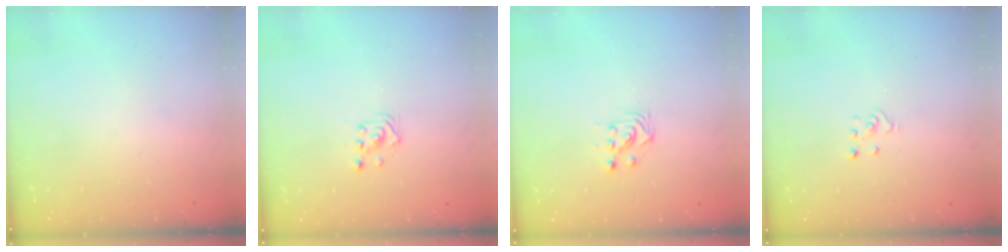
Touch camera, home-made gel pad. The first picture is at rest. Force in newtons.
{"total": 2.9, "press": 2.8, "slide": 0.3}
{"total": 2.7, "press": 2.7, "slide": 0.3}
{"total": 2.8, "press": 2.8, "slide": 0.3}